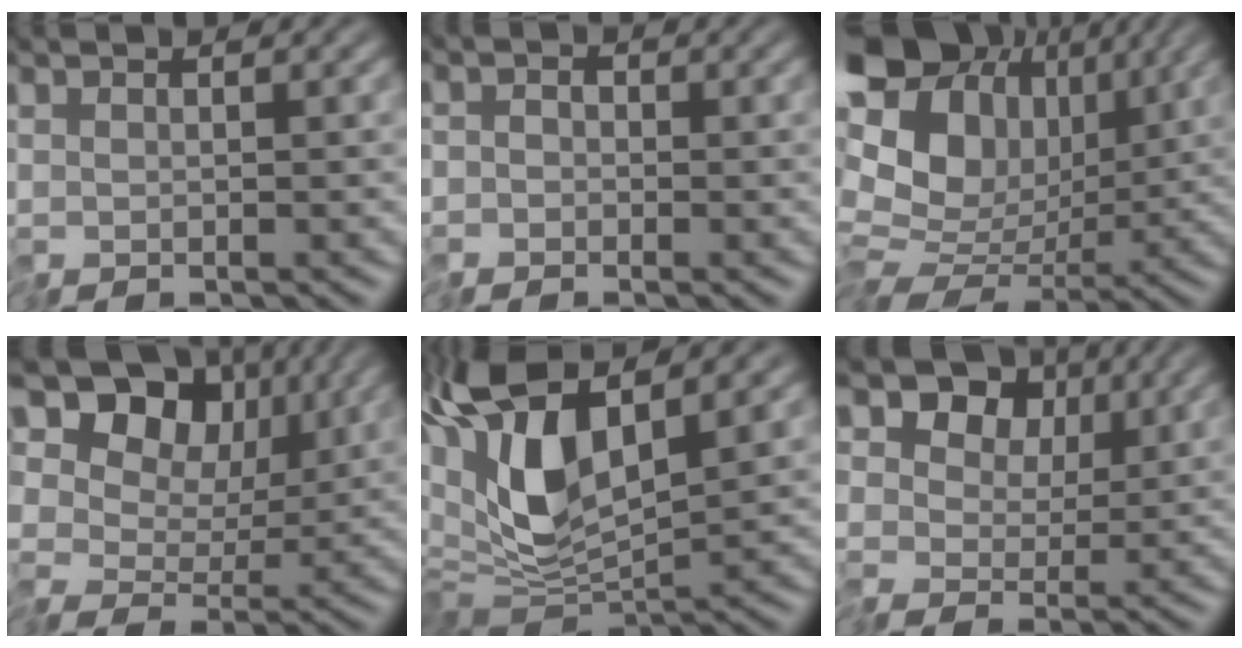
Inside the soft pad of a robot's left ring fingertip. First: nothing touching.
{"total": 1.5, "force": [-1.1, 0.9, 0.2], "torque": [-0.003, -0.002, -0.024]}
{"total": 16.6, "force": [3.5, 12.8, 10.0], "torque": [-0.176, 0.031, 0.045]}
{"total": 9.7, "force": [3.4, 6.8, 6.1], "torque": [-0.099, 0.030, 0.042]}
{"total": 10.5, "force": [2.7, 4.8, 8.9], "torque": [-0.205, -0.007, 0.049]}
{"total": 9.9, "force": [3.6, 7.8, 5.0], "torque": [-0.078, 0.040, 0.023]}